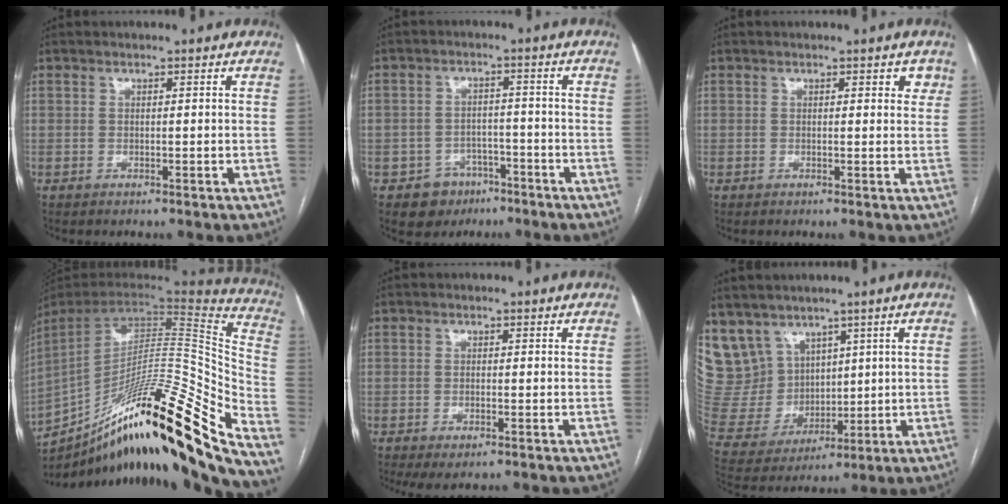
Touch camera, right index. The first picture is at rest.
{"total": 5.5, "force": [-3.2, 4.5, 0.6], "torque": [0.000, 0.014, -0.042]}
{"total": 2.4, "force": [1.3, 1.0, 1.7], "torque": [-0.014, 0.003, 0.014]}
{"total": 35.8, "force": [-25.0, 1.8, 25.5], "torque": [-0.329, -0.029, -0.380]}
{"total": 2.6, "force": [-1.3, 0.8, 2.1], "torque": [-0.036, -0.004, -0.015]}
{"total": 12.5, "force": [8.1, 9.2, 2.4], "torque": [-0.072, 0.046, 0.188]}